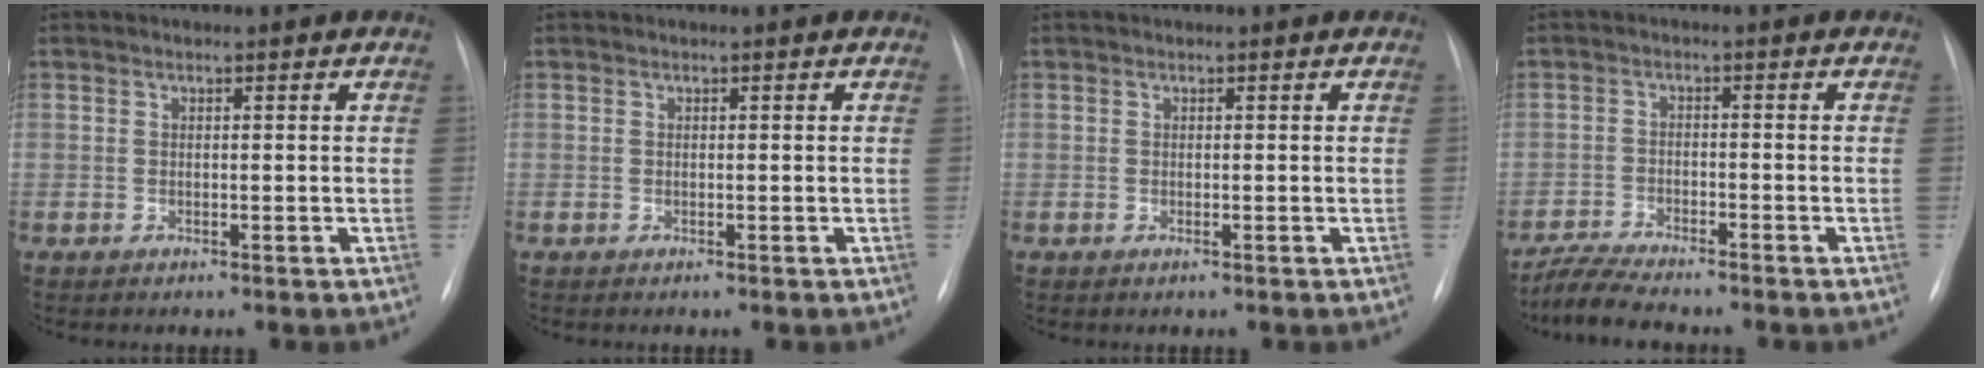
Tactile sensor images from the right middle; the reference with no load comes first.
{"total": 0.0}
{"total": 0.0}
{"total": 5.7, "force": [-5.2, 0.1, 2.3], "torque": [-0.043, -0.019, -0.094]}